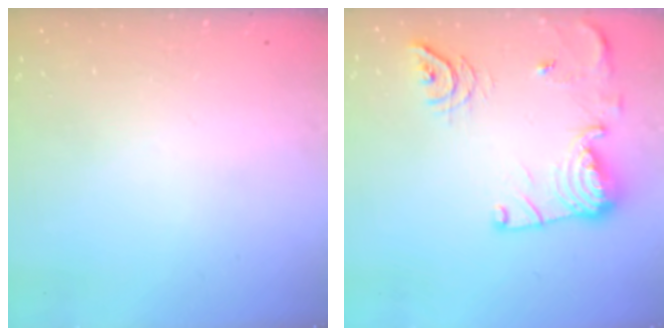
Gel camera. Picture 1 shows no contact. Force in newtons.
{"total": 16.1, "press": 15.5, "slide": 4.2}